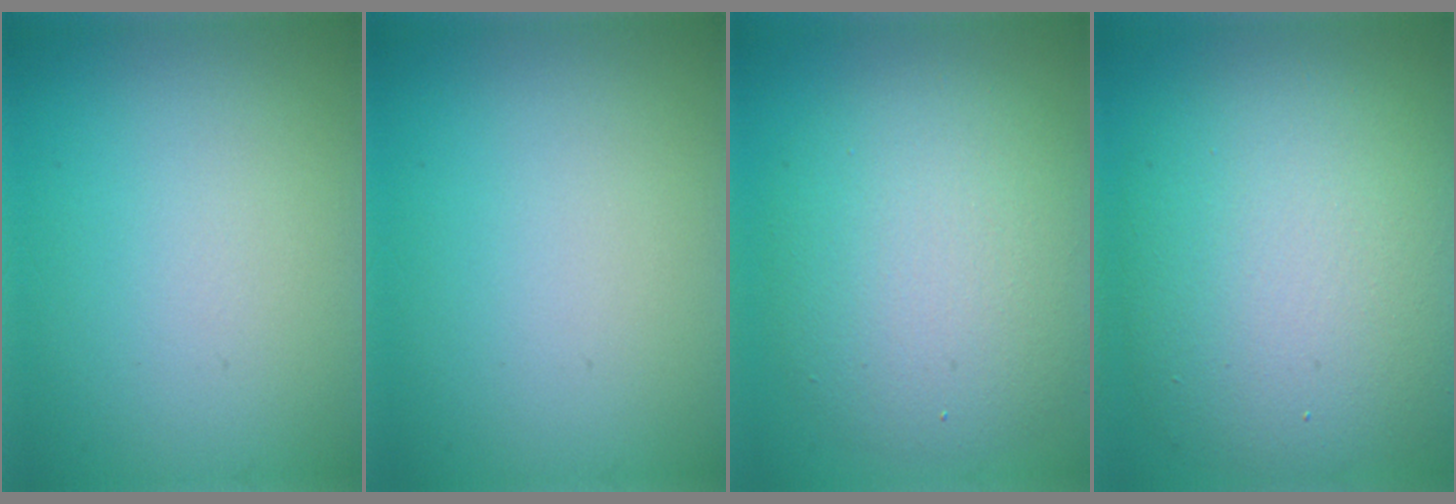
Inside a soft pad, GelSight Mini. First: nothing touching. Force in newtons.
{"total": 0.0}
{"total": 7.5, "press": 7.5, "slide": 0.3}
{"total": 11.6, "press": 11.6, "slide": 0.7}